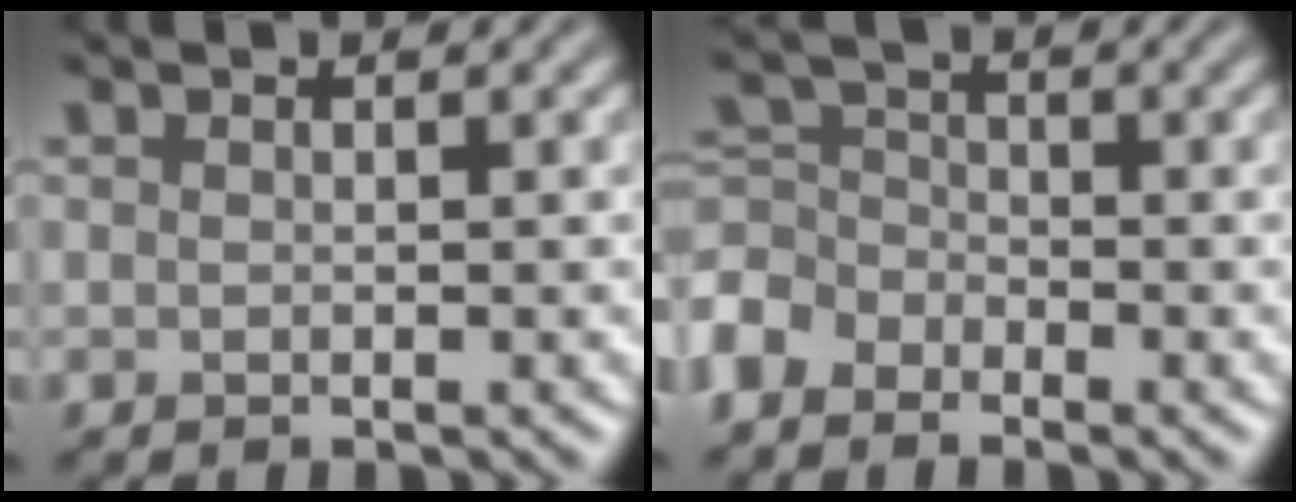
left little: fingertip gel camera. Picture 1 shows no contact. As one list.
[{"total": 3.7, "force": [-2.7, 2.3, 0.9], "torque": [-0.027, 0.005, -0.071]}]